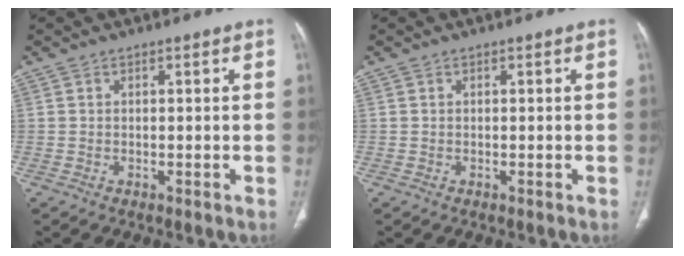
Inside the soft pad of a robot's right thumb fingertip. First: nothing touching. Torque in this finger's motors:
{"motor_torque": [0.00, 0.00, -0.13, -0.13, 0.00]}